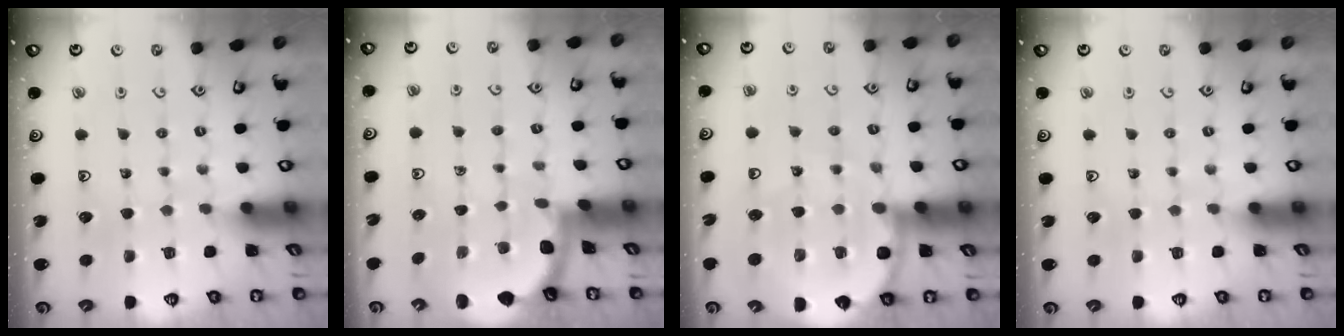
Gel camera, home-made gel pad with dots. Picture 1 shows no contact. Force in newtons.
{"total": 1.9, "press": 1.9, "slide": 0.0}
{"total": 10.3, "press": 10.1, "slide": 2.1}
{"total": 0.0}